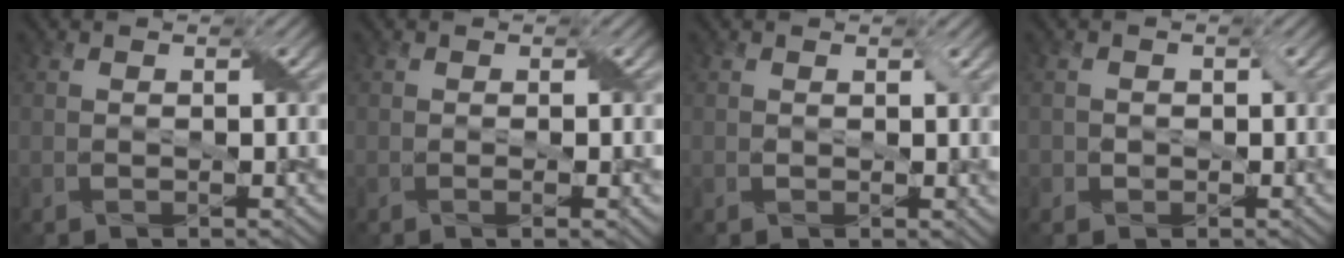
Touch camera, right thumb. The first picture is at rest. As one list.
[{"total": 1.5, "force": [-0.2, 0.2, 1.5], "torque": [-0.027, -0.001, -0.003]}, {"total": 1.2, "force": [0.3, 0.6, 0.9], "torque": [-0.016, -0.003, 0.009]}, {"total": 1.6, "force": [-0.2, 1.5, 0.3], "torque": [-0.004, -0.001, -0.005]}]